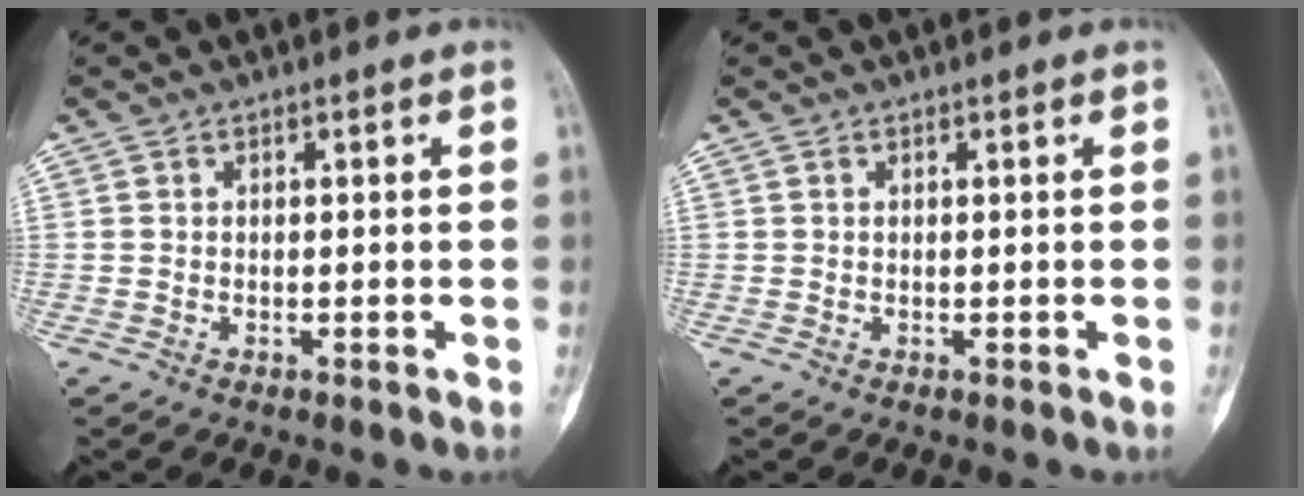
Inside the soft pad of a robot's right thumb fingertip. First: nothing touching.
{"total": 0.0}